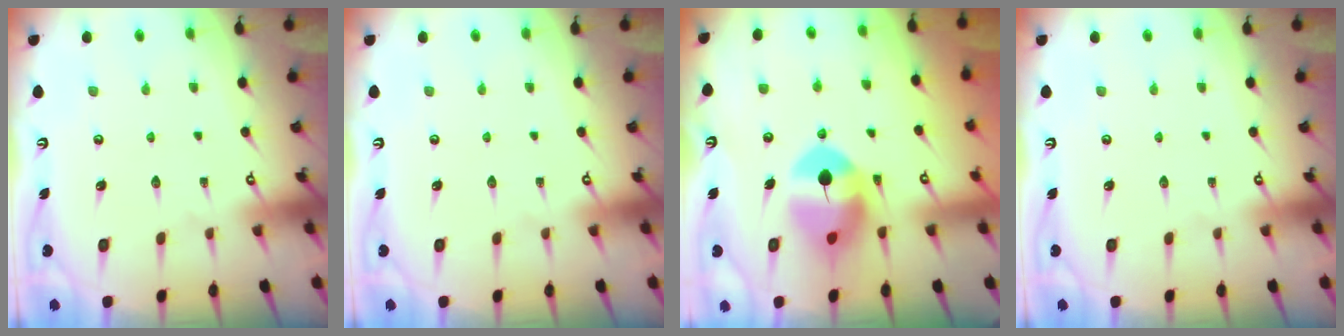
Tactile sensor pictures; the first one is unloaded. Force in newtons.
{"total": 0.0}
{"total": 9.4, "press": 9.2, "slide": 1.5}
{"total": 0.0}